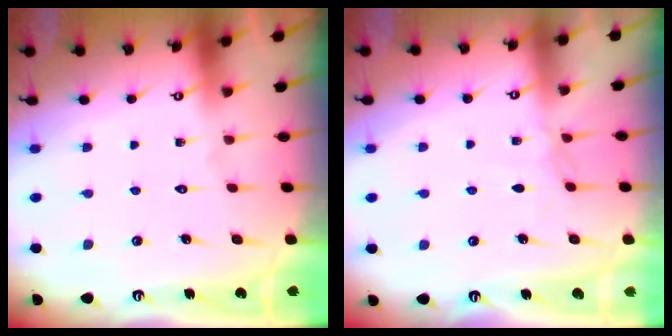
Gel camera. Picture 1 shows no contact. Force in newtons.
{"total": 4.2, "press": 4.1, "slide": 0.4}